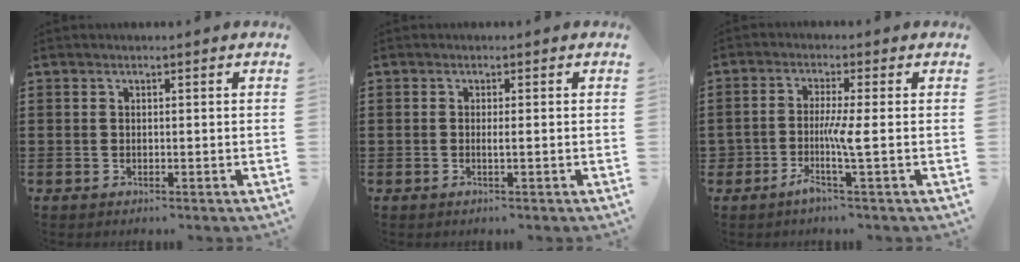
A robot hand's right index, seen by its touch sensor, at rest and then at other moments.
{"total": 1.0, "force": [-0.3, -0.2, 0.9], "torque": [-0.016, -0.005, -0.005]}
{"total": 4.0, "force": [-1.2, -0.4, 3.8], "torque": [-0.084, -0.013, -0.029]}